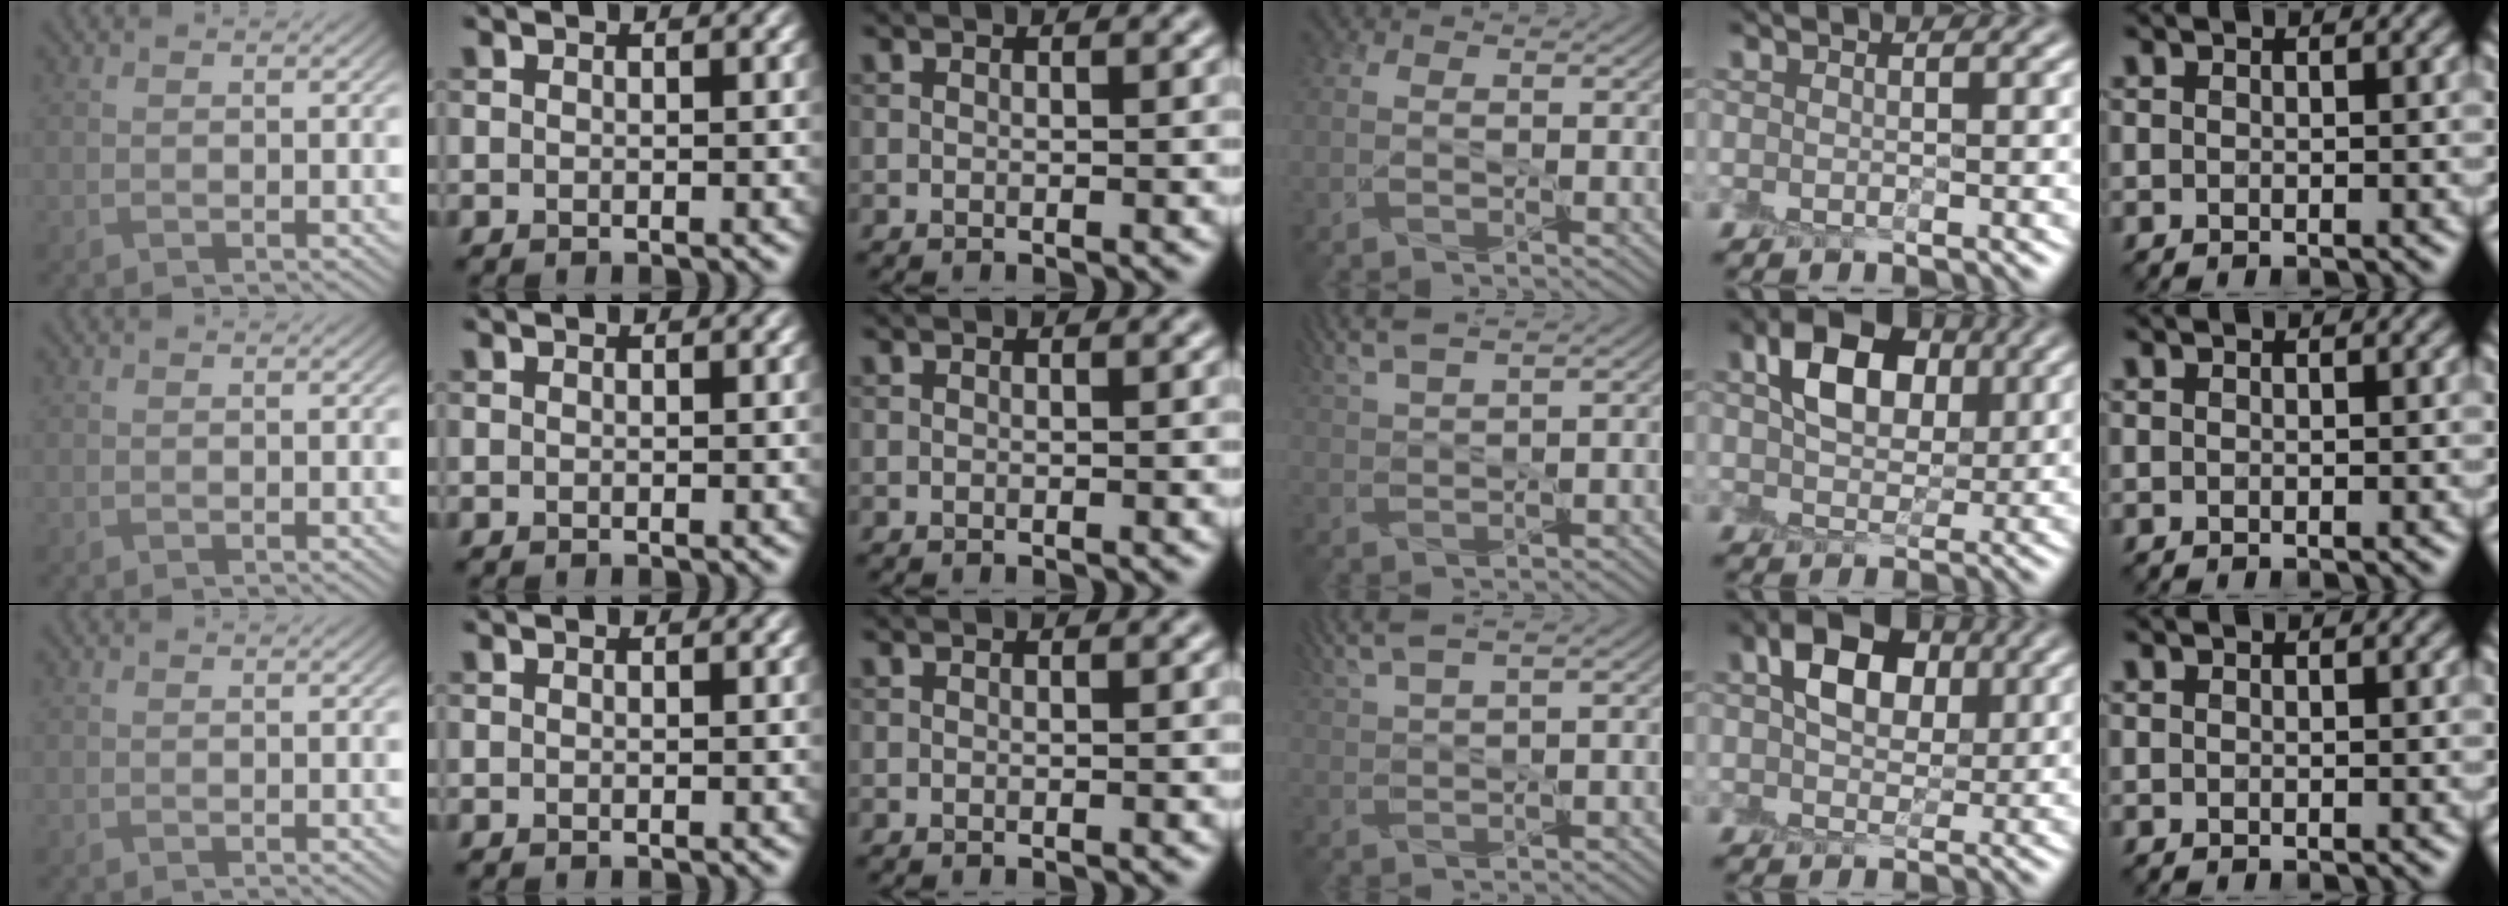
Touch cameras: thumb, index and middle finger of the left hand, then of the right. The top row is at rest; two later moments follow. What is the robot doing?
{"motion": "peel", "object": "postage stamp"}